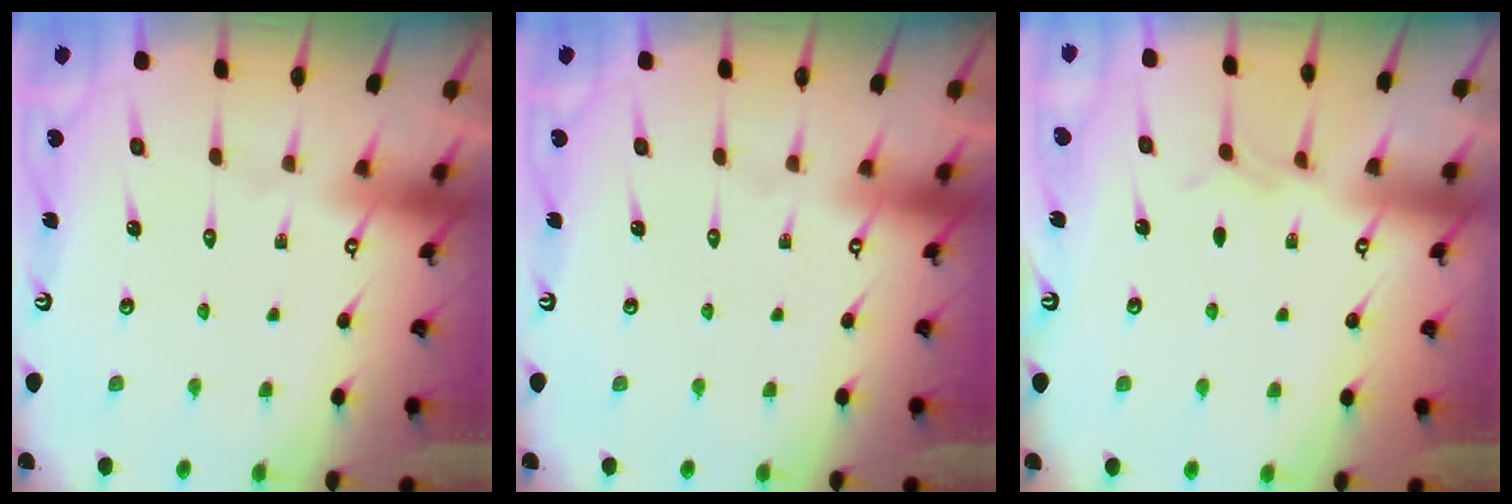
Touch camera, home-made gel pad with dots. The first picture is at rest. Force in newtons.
{"total": 0.0}
{"total": 4.0, "press": 3.9, "slide": 0.7}